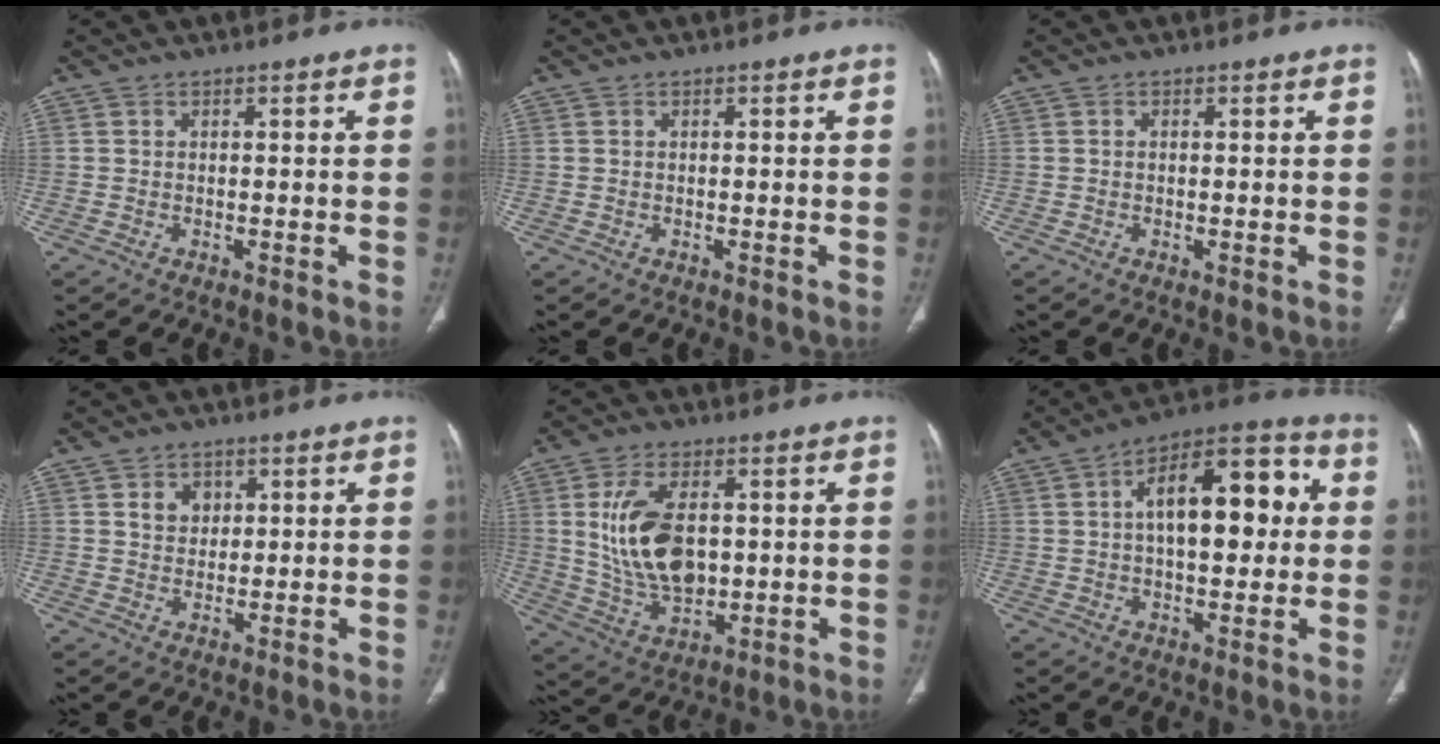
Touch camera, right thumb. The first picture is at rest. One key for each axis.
{"total": 0.0}
{"total": 0.6, "fx": 0.0, "fy": 0.2, "fz": 0.5, "tx": -0.013, "ty": -0.003, "tz": 0.000}
{"total": 4.0, "fx": 1.4, "fy": 3.3, "fz": 1.8, "tx": -0.007, "ty": -0.006, "tz": 0.024}
{"total": 14.5, "fx": 1.8, "fy": 8.5, "fz": 11.6, "tx": -0.207, "ty": -0.011, "tz": 0.047}
{"total": 17.7, "fx": 2.9, "fy": 8.8, "fz": 15.1, "tx": -0.198, "ty": 0.033, "tz": 0.038}